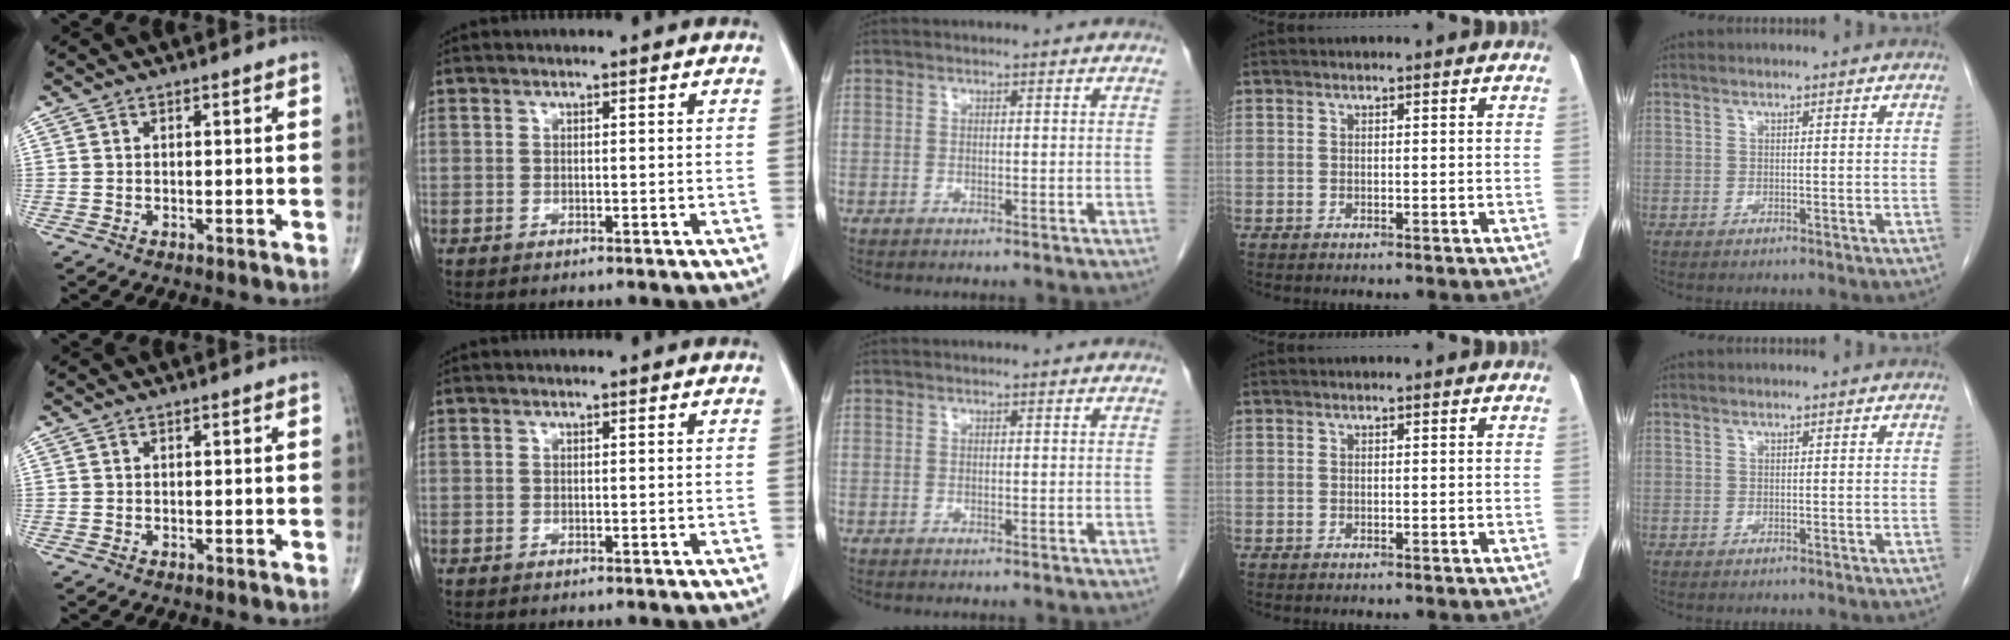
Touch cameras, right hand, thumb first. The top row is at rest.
{}